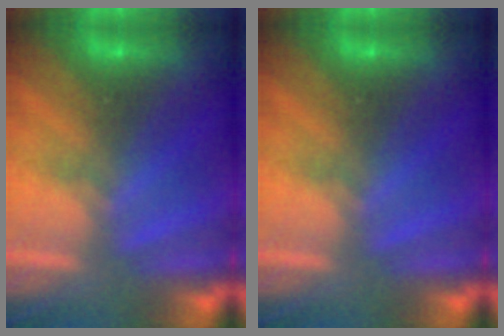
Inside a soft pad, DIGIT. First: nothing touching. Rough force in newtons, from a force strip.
{"total": 0.0}